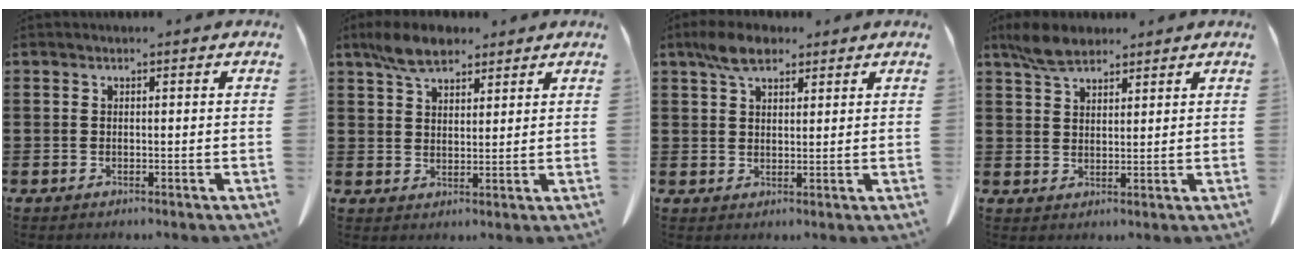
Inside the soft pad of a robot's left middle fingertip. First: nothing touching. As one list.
[{"total": 6.0, "force": [4.4, 2.8, 2.8], "torque": [-0.069, 0.005, 0.083]}, {"total": 5.1, "force": [3.5, 2.4, 2.8], "torque": [-0.058, 0.006, 0.065]}, {"total": 4.8, "force": [3.7, 2.2, 2.0], "torque": [-0.051, 0.005, 0.070]}]